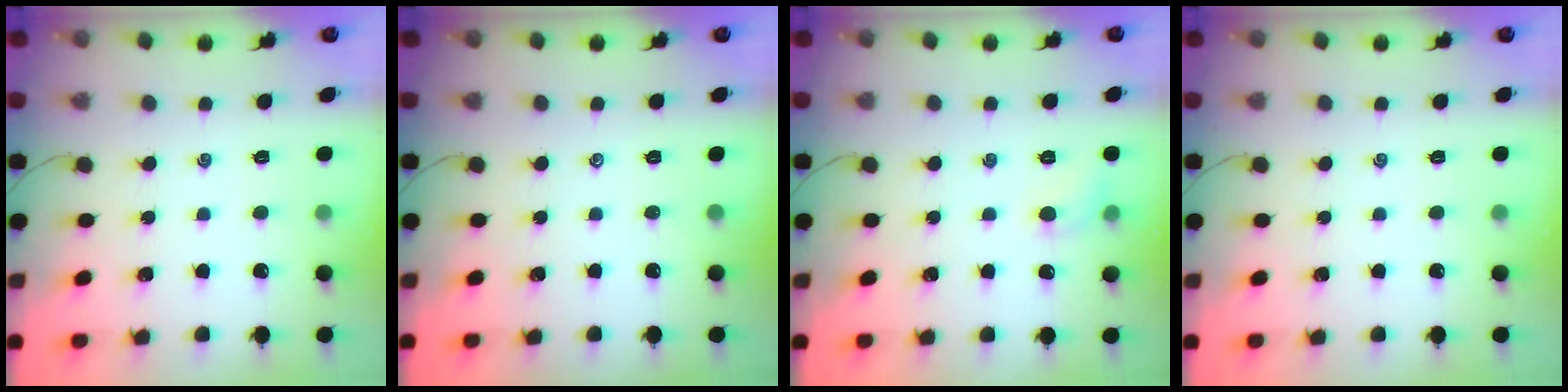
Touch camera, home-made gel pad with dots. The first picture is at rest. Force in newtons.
{"total": 0.0}
{"total": 4.5, "press": 4.4, "slide": 1.2}
{"total": 0.0}